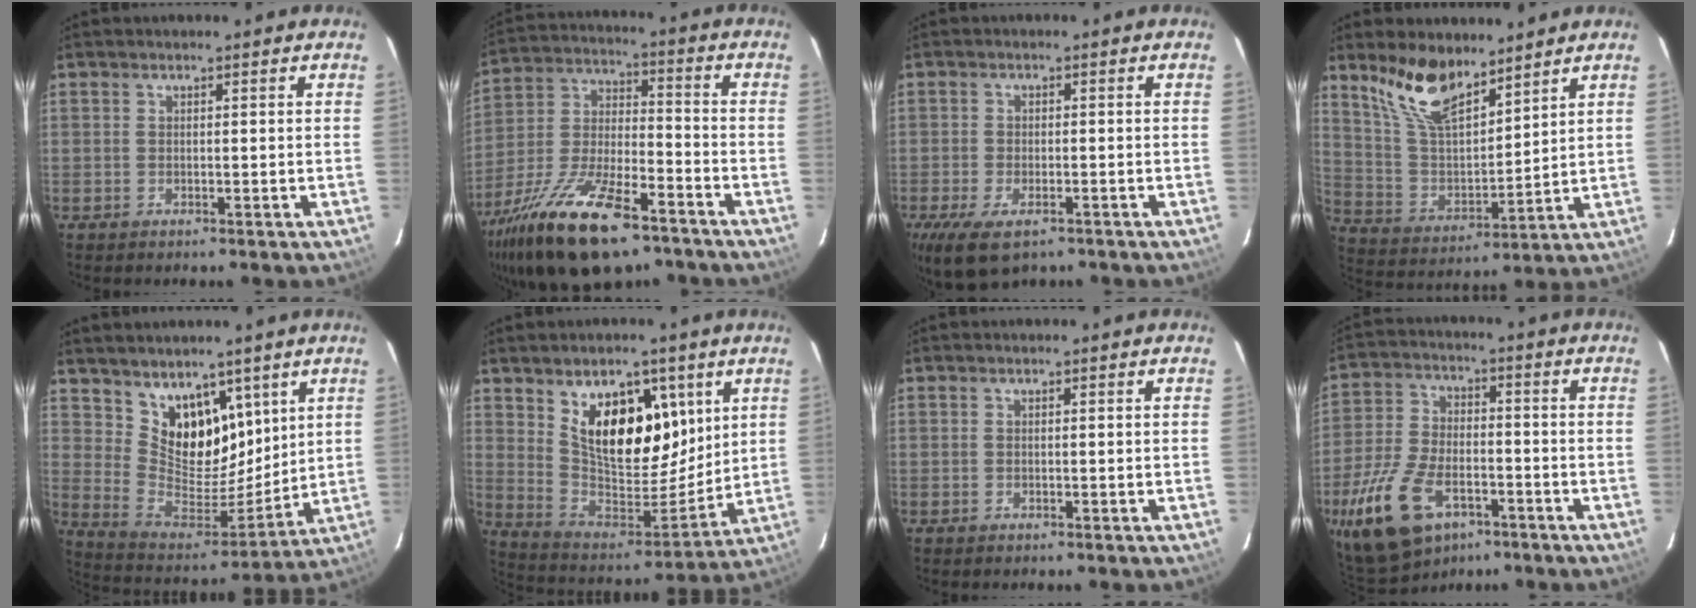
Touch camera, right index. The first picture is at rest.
{"total": 23.9, "force": [-15.3, 9.0, 15.9], "torque": [-0.315, -0.033, -0.261]}
{"total": 9.3, "force": [-5.8, 4.3, 5.8], "torque": [-0.137, -0.033, -0.099]}
{"total": 13.2, "force": [9.7, 5.0, 7.3], "torque": [-0.145, 0.009, 0.199]}
{"total": 14.0, "force": [8.8, 8.6, 6.7], "torque": [-0.120, -0.008, 0.176]}
{"total": 17.5, "force": [8.0, 9.6, 12.3], "torque": [-0.210, -0.008, 0.155]}
{"total": 0.0}
{"total": 17.3, "force": [-9.2, 9.5, 11.1], "torque": [-0.254, -0.022, -0.164]}